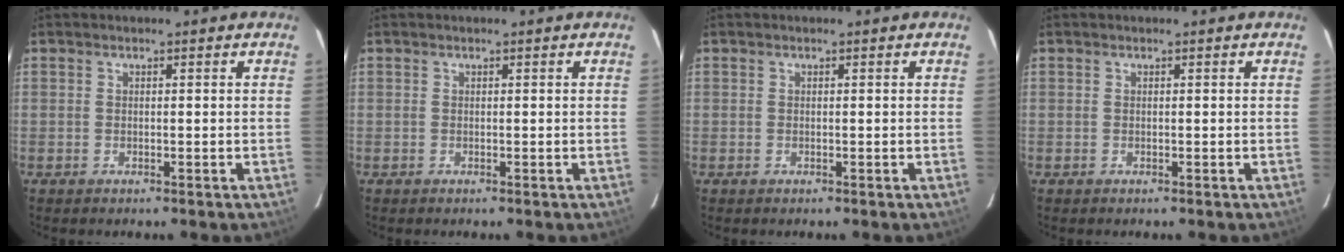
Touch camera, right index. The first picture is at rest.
{"total": 0.0}
{"total": 0.0}
{"total": 0.0}